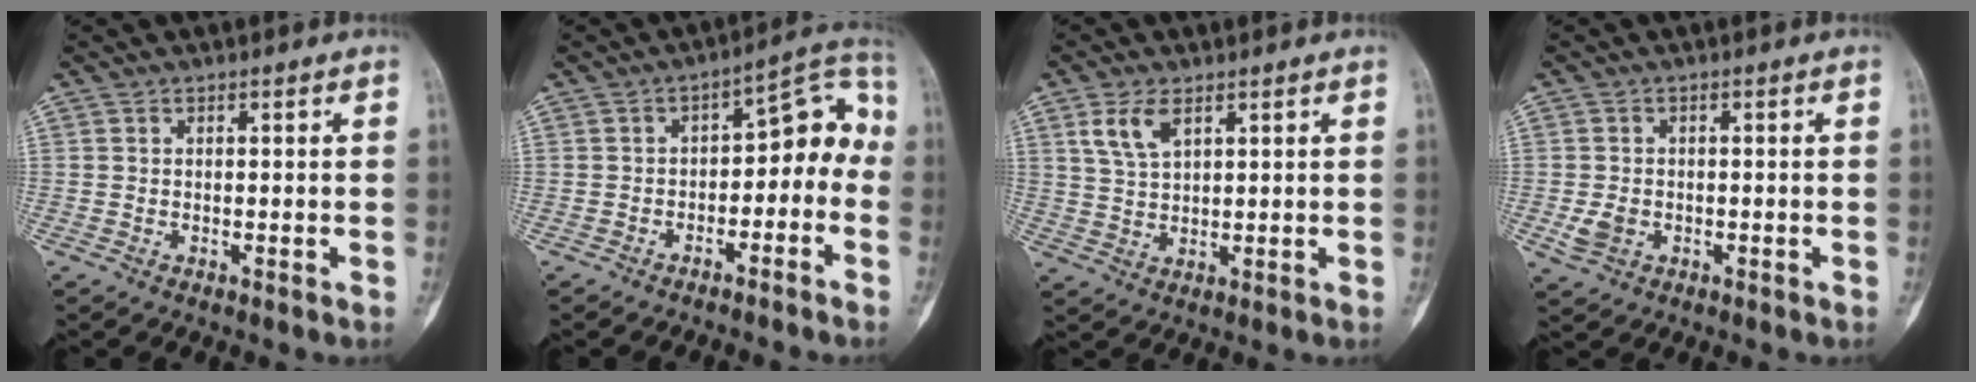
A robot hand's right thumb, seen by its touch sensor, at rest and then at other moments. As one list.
[{"total": 10.1, "force": [-3.3, 6.1, 7.2], "torque": [-0.058, 0.069, -0.052]}, {"total": 5.6, "force": [2.9, 2.8, 3.9], "torque": [-0.074, -0.008, 0.062]}, {"total": 3.3, "force": [-0.8, 2.6, 2.0], "torque": [-0.037, 0.002, -0.010]}]